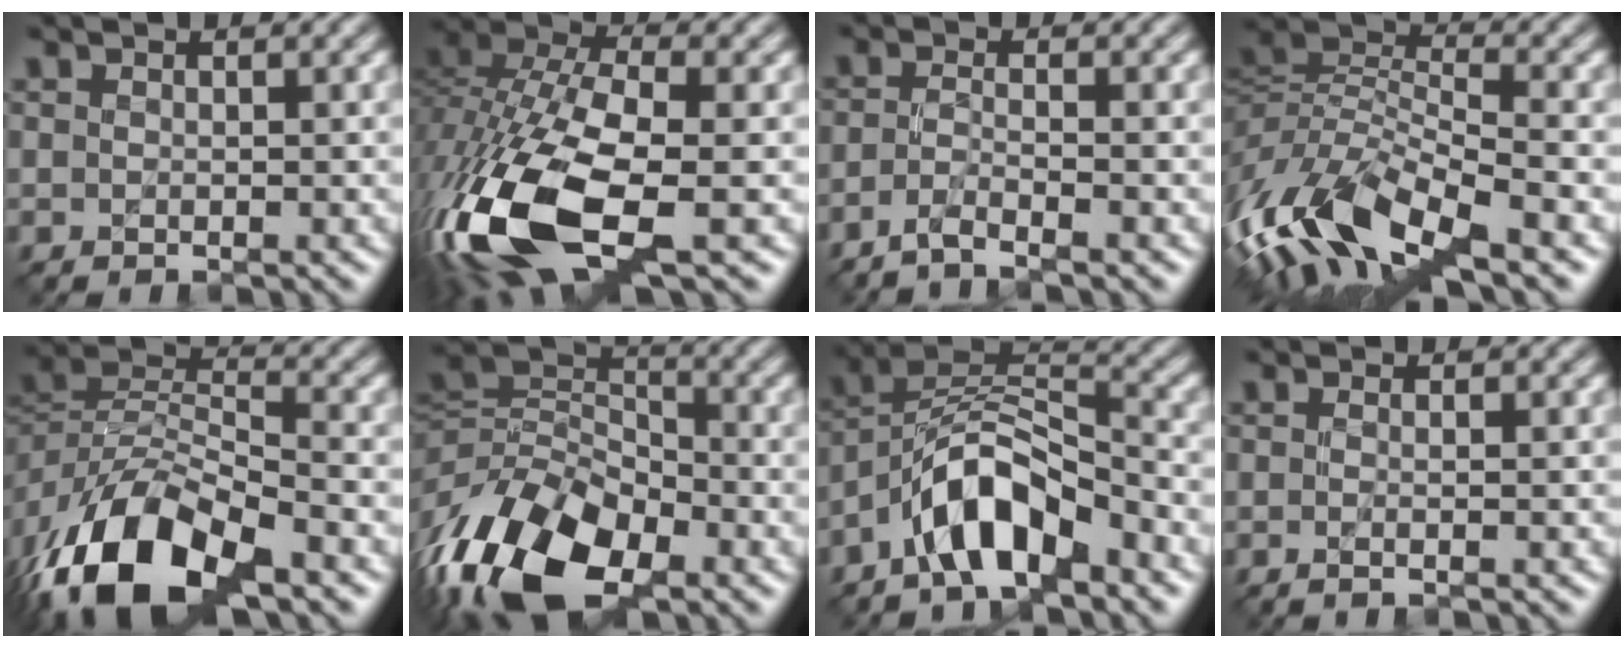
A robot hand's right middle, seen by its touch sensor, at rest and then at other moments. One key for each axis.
{"total": 14.9, "fx": -5.9, "fy": 7.1, "fz": 11.7, "tx": -0.281, "ty": -0.035, "tz": -0.107}
{"total": 2.7, "fx": -2.1, "fy": 0.4, "fz": 1.7, "tx": -0.035, "ty": -0.001, "tz": -0.055}
{"total": 10.9, "fx": -5.5, "fy": 4.2, "fz": 8.4, "tx": -0.163, "ty": 0.002, "tz": -0.114}
{"total": 12.1, "fx": -6.8, "fy": 6.0, "fz": 8.1, "tx": -0.160, "ty": -0.008, "tz": -0.127}
{"total": 12.7, "fx": -6.3, "fy": 7.1, "fz": 8.5, "tx": -0.173, "ty": -0.011, "tz": -0.127}
{"total": 6.7, "fx": -4.2, "fy": 2.6, "fz": 4.6, "tx": -0.075, "ty": 0.018, "tz": -0.080}
{"total": 1.9, "fx": 0.0, "fy": 1.1, "fz": 1.6, "tx": -0.010, "ty": -0.002, "tz": -0.020}